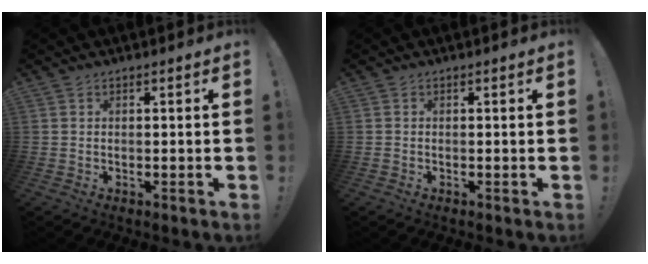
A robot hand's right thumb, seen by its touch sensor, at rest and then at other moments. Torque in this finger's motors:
{"motor_torque": [-0.07, -0.20, -0.11, 0.04, 0.04]}